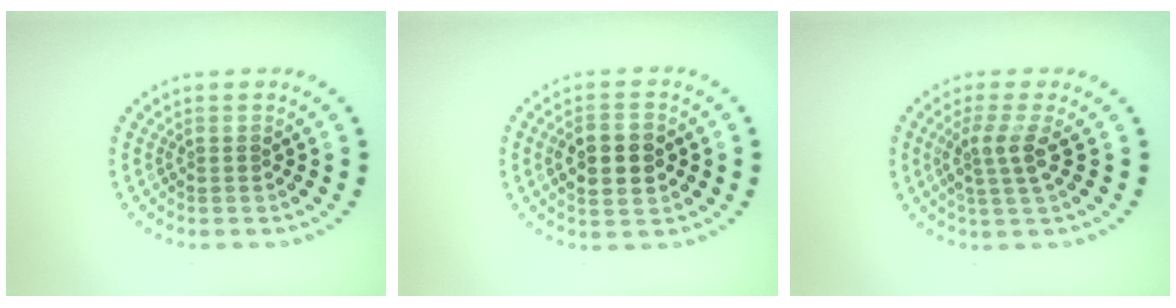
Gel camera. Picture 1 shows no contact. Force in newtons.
{"total": 4.5, "press": 4.5, "slide": 0.2}
{"total": 2.7, "press": 2.0, "slide": 1.9}